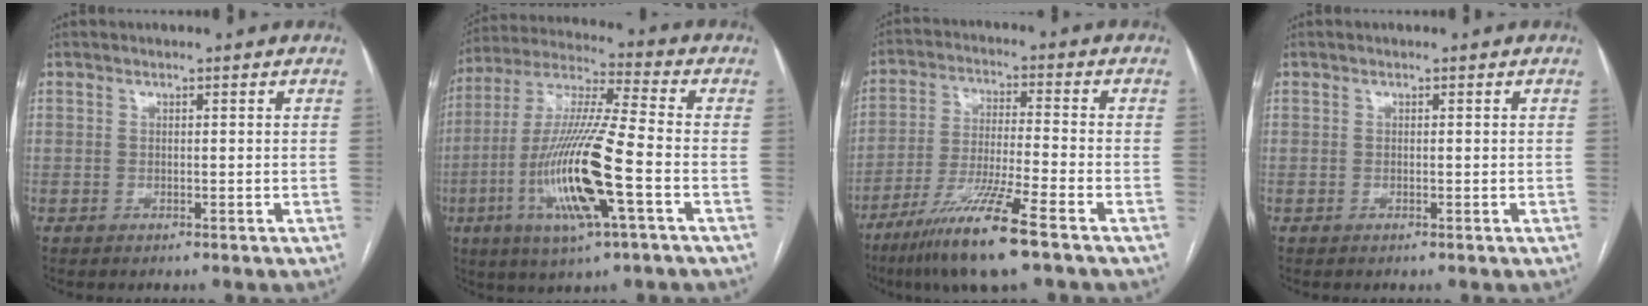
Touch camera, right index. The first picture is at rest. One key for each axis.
{"total": 17.4, "fx": -5.3, "fy": 1.1, "fz": 16.5, "tx": -0.341, "ty": -0.015, "tz": -0.099}
{"total": 12.4, "fx": -8.0, "fy": -0.4, "fz": 9.4, "tx": -0.188, "ty": -0.035, "tz": -0.148}
{"total": 0.0}